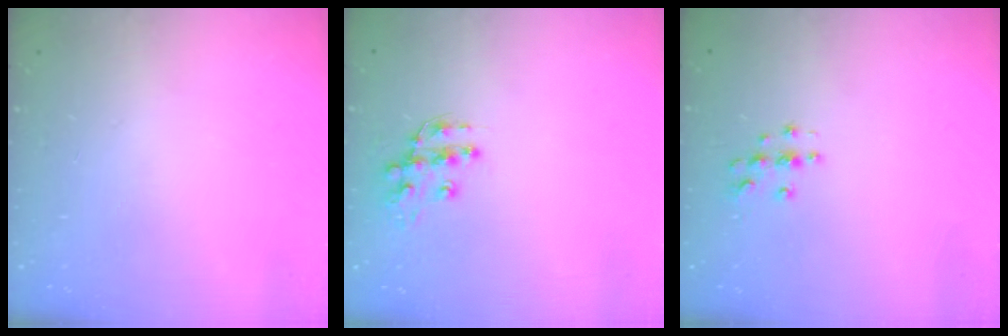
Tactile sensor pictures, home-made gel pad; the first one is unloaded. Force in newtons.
{"total": 11.6, "press": 11.5, "slide": 0.9}
{"total": 4.5, "press": 4.5, "slide": 0.5}